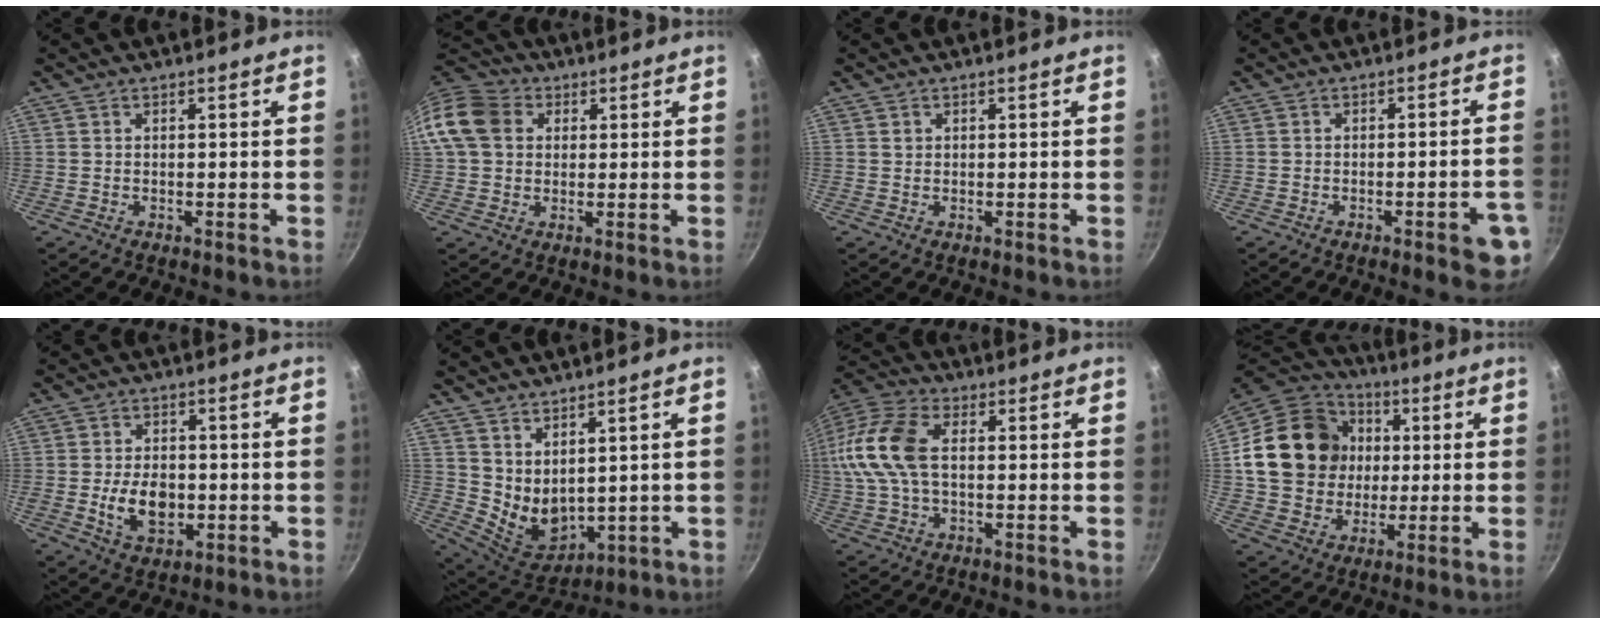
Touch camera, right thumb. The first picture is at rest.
{"total": 12.8, "force": [2.7, 10.5, 6.7], "torque": [-0.120, 0.023, 0.034]}
{"total": 0.7, "force": [0.3, 0.6, 0.1], "torque": [0.000, 0.002, 0.003]}
{"total": 6.8, "force": [-3.0, 1.8, 5.9], "torque": [-0.056, 0.016, -0.031]}
{"total": 9.0, "force": [-1.4, 6.1, 6.5], "torque": [-0.088, 0.001, -0.018]}
{"total": 8.9, "force": [4.1, 5.3, 5.9], "torque": [-0.087, -0.047, 0.100]}
{"total": 16.3, "force": [1.6, 9.9, 12.9], "torque": [-0.273, 0.028, 0.014]}
{"total": 21.3, "force": [2.3, 18.0, 11.0], "torque": [-0.177, 0.023, 0.040]}